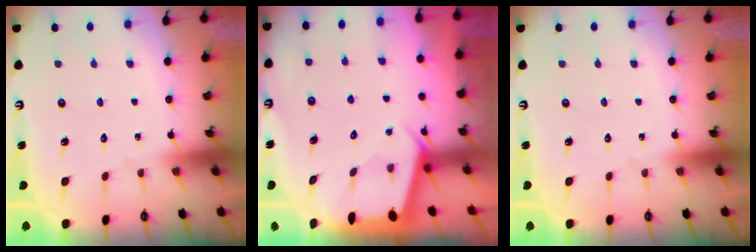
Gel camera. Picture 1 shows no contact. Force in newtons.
{"total": 2.4, "press": 2.3, "slide": 0.3}
{"total": 0.0}